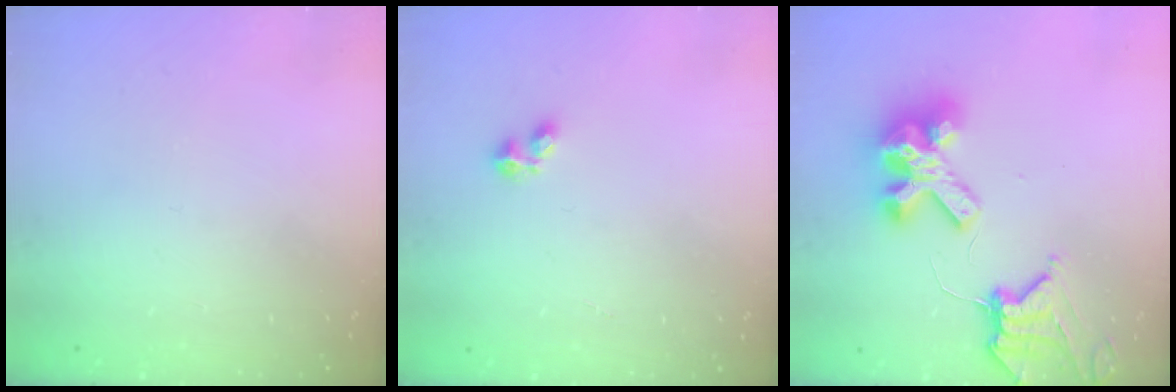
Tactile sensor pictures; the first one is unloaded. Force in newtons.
{"total": 3.1, "press": 3.1, "slide": 0.6}
{"total": 12.2, "press": 12.1, "slide": 1.2}